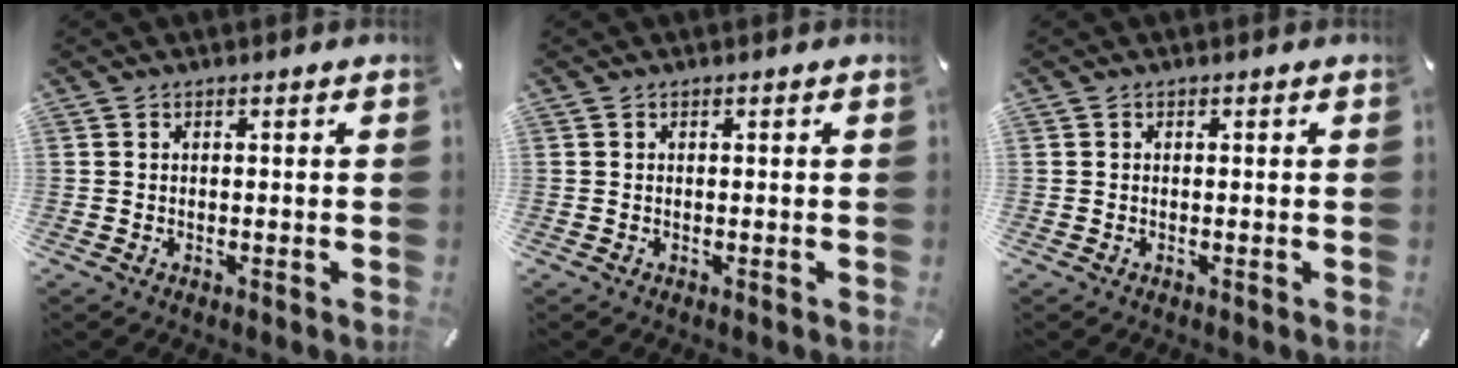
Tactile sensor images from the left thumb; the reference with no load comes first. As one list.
[{"total": 0.0}, {"total": 0.0}]